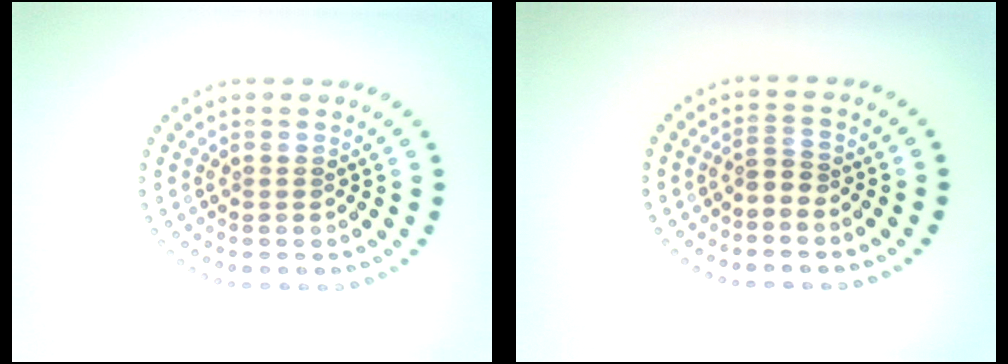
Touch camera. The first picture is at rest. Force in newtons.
{"total": 1.7, "press": 1.2, "slide": 1.1}